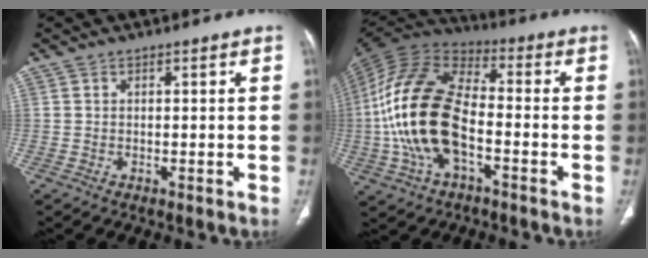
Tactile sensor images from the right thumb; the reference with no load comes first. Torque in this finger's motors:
{"motor_torque": [-0.35, 1.77, 2.57, -0.20, 0.97]}